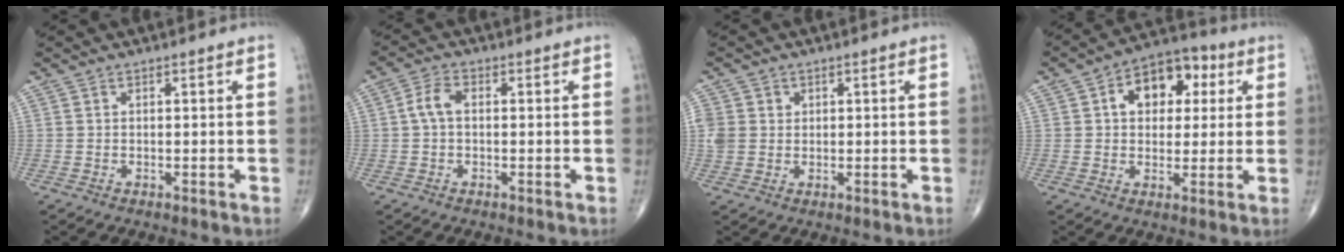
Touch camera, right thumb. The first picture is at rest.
{"total": 3.7, "force": [0.2, 2.2, 3.0], "torque": [-0.063, 0.012, -0.002]}
{"total": 5.8, "force": [1.2, 5.2, 2.3], "torque": [-0.051, 0.005, 0.028]}
{"total": 12.2, "force": [3.4, 8.2, 8.4], "torque": [-0.081, 0.016, 0.043]}